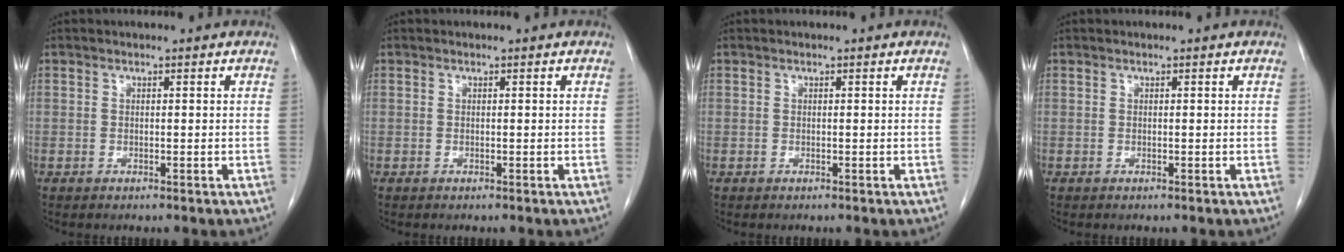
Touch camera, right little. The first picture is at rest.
{"total": 0.0}
{"total": 0.0}
{"total": 0.0}